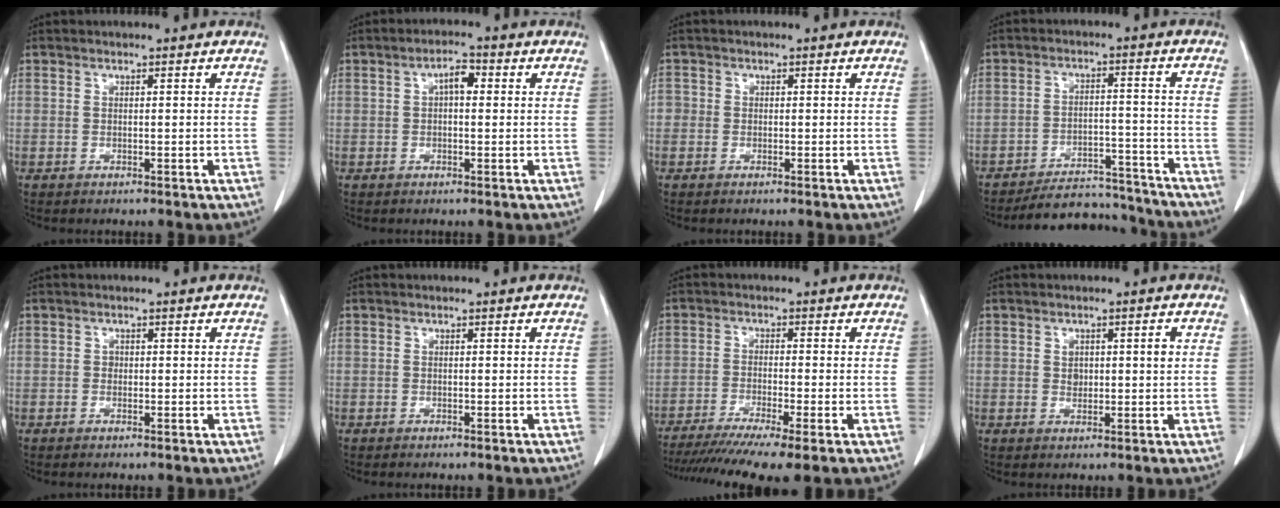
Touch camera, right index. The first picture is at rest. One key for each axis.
{"total": 3.2, "fx": 0.6, "fy": 1.4, "fz": 2.8, "tx": -0.050, "ty": 0.016, "tz": 0.008}
{"total": 1.3, "fx": -0.3, "fy": 1.3, "fz": 0.3, "tx": 0.003, "ty": 0.006, "tz": -0.008}
{"total": 10.8, "fx": -10.3, "fy": 2.9, "fz": 0.4, "tx": 0.013, "ty": 0.028, "tz": -0.147}
{"total": 0.5, "fx": 0.1, "fy": 0.5, "fz": 0.2, "tx": 0.004, "ty": 0.004, "tz": 0.001}
{"total": 0.0}
{"total": 11.8, "fx": -9.0, "fy": -0.2, "fz": 7.5, "tx": -0.122, "ty": -0.025, "tz": -0.144}
{"total": 2.4, "fx": 0.6, "fy": 1.4, "fz": 1.9, "tx": -0.028, "ty": 0.008, "tz": 0.016}